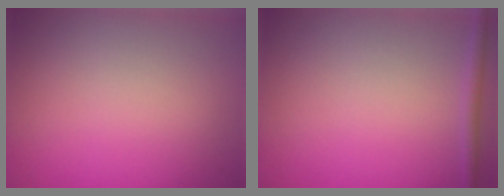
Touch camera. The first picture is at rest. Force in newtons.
{"total": 1.4, "press": 1.4, "slide": 0.1}